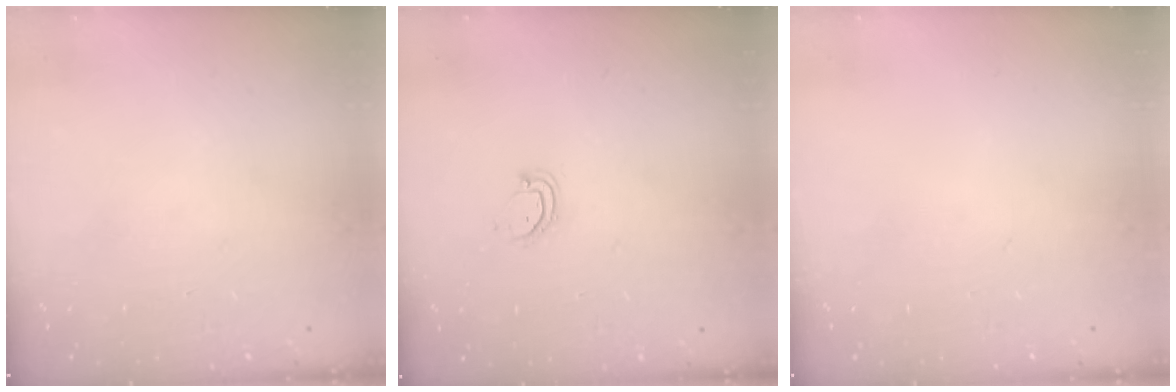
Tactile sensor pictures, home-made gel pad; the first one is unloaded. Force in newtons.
{"total": 3.0, "press": 3.0, "slide": 0.2}
{"total": 0.0}